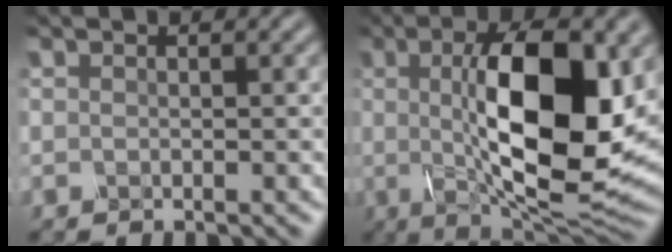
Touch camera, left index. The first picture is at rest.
{"total": 14.0, "force": [1.1, 4.9, 13.0], "torque": [-0.192, -0.002, 0.015]}